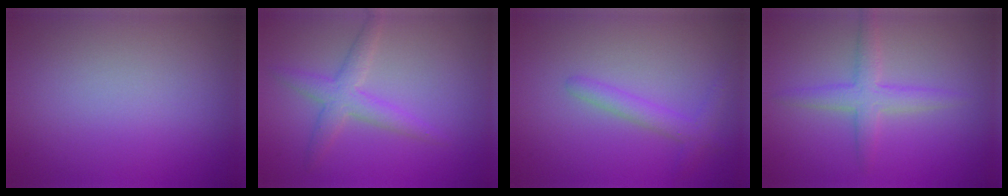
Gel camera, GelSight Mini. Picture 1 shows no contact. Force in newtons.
{"total": 2.9, "press": 2.9, "slide": 0.3}
{"total": 2.1, "press": 2.1, "slide": 0.0}
{"total": 3.0, "press": 3.0, "slide": 0.1}